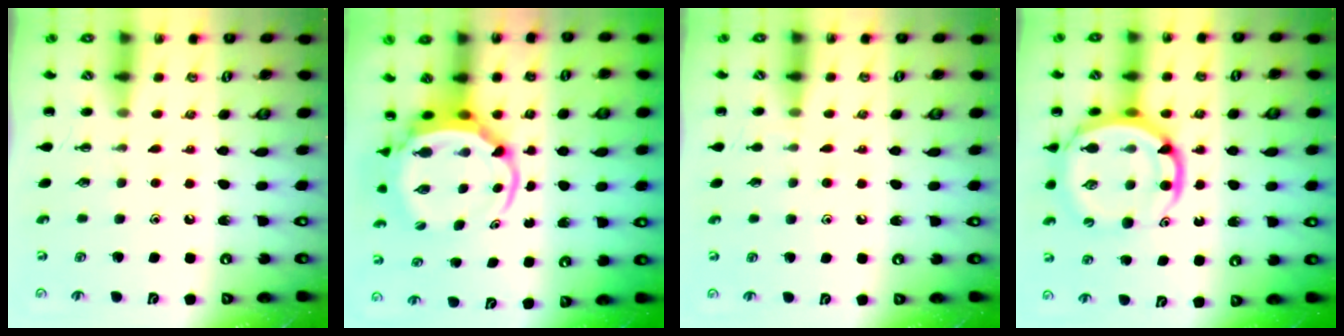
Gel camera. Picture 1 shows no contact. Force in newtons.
{"total": 6.3, "press": 6.2, "slide": 1.5}
{"total": 5.7, "press": 5.3, "slide": 2.1}
{"total": 13.8, "press": 13.3, "slide": 3.7}